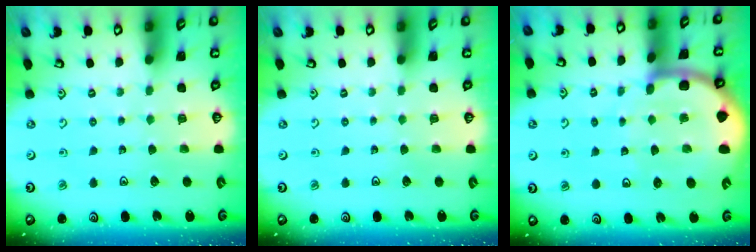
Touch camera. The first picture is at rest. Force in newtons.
{"total": 0.0}
{"total": 8.8, "press": 8.7, "slide": 1.3}